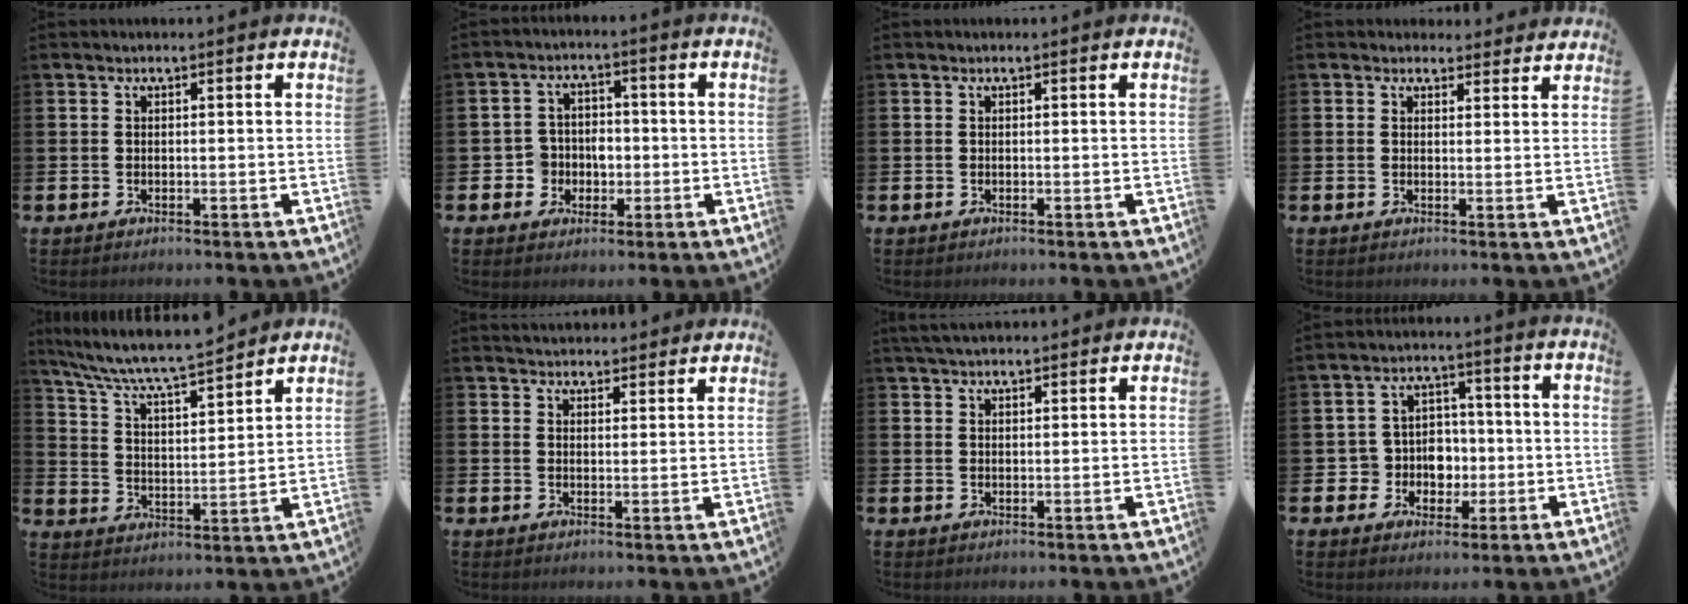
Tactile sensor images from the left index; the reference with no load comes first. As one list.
[{"total": 4.3, "force": [-1.1, 4.1, 0.6], "torque": [-0.026, 0.008, -0.026]}, {"total": 0.0}, {"total": 2.6, "force": [2.4, 1.0, -0.2], "torque": [0.009, -0.010, 0.042]}, {"total": 7.6, "force": [7.3, 0.2, 2.2], "torque": [-0.074, -0.057, 0.125]}, {"total": 3.5, "force": [3.4, 0.7, -0.2], "torque": [0.007, -0.020, 0.060]}, {"total": 3.4, "force": [3.2, 0.8, 0.9], "torque": [-0.021, -0.007, 0.059]}, {"total": 5.5, "force": [-0.8, 5.3, 1.3], "torque": [-0.043, 0.011, -0.018]}]